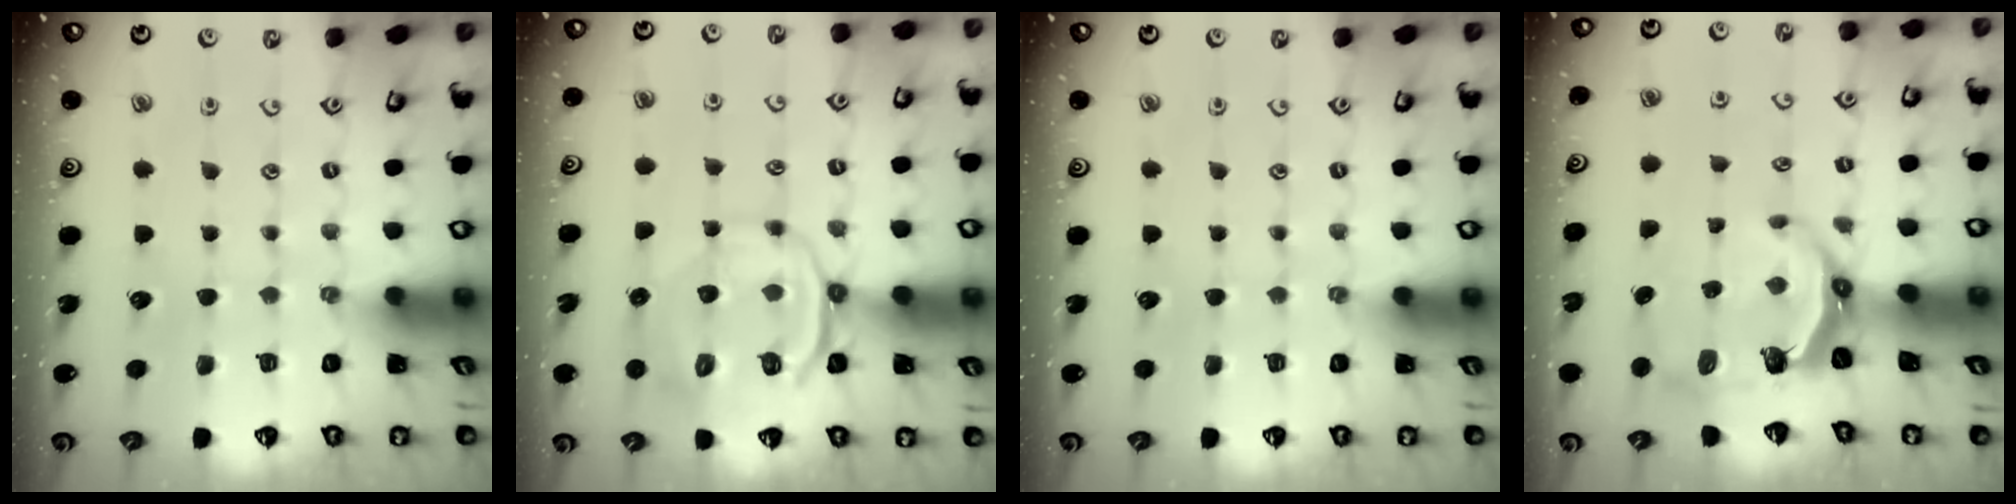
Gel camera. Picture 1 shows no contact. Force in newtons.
{"total": 9.3, "press": 8.9, "slide": 2.4}
{"total": 0.0}
{"total": 6.9, "press": 5.2, "slide": 4.5}